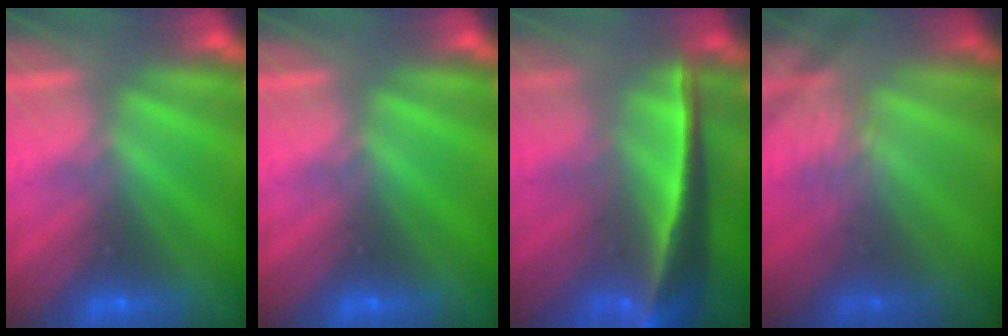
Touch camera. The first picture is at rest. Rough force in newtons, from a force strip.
{"total": 0.0}
{"total": 7.7}
{"total": 2.2}